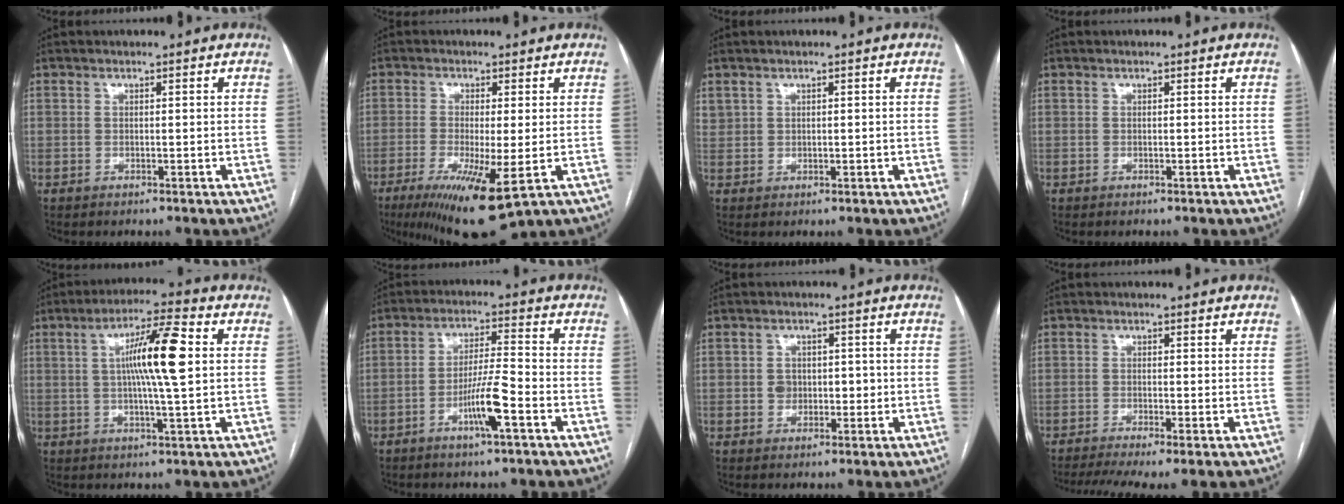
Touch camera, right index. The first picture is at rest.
{"total": 11.7, "force": [-5.1, 1.6, 10.5], "torque": [-0.174, -0.036, -0.076]}
{"total": 1.5, "force": [0.9, 1.2, 0.3], "torque": [-0.009, 0.013, 0.022]}
{"total": 0.0}
{"total": 11.0, "force": [1.7, 0.4, 10.9], "torque": [-0.189, 0.010, 0.025]}
{"total": 7.5, "force": [-3.3, 0.1, 6.7], "torque": [-0.130, 0.001, -0.059]}
{"total": 3.5, "force": [-0.2, 2.8, 2.1], "torque": [-0.027, 0.018, 0.003]}
{"total": 7.1, "force": [-4.8, 0.8, 5.1], "torque": [-0.087, -0.009, -0.081]}